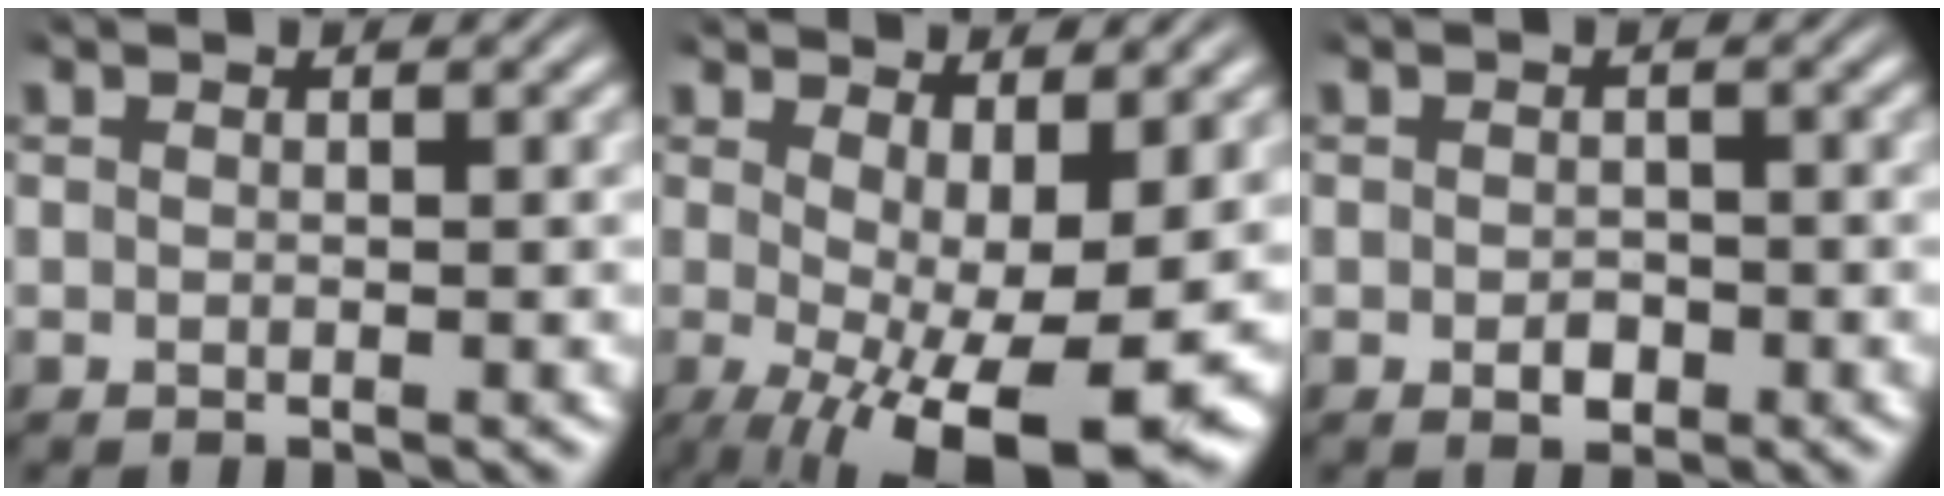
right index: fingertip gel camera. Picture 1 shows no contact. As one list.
[{"total": 9.6, "force": [-4.0, 3.5, 8.0], "torque": [-0.124, -0.048, -0.037]}, {"total": 1.1, "force": [-0.6, 0.7, 0.5], "torque": [-0.003, -0.005, -0.007]}]